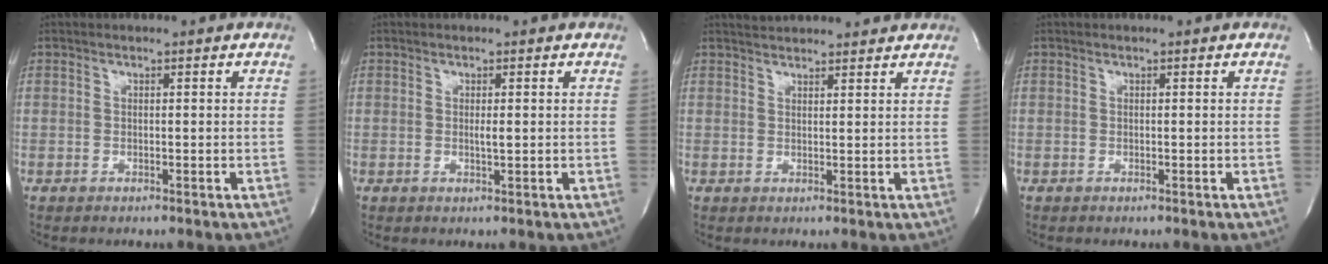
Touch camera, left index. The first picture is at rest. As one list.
[{"total": 1.1, "force": [-0.1, 0.1, 1.0], "torque": [-0.024, -0.006, -0.002]}, {"total": 8.1, "force": [7.8, 1.0, 2.0], "torque": [-0.031, 0.021, 0.097]}, {"total": 0.0}]